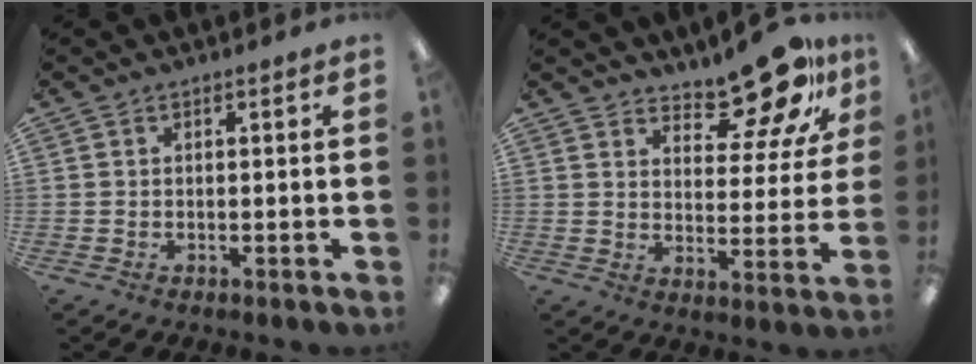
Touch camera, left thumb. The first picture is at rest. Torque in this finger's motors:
{"motor_torque": [0.24, 0.23, -0.39, 0.01, 0.12]}